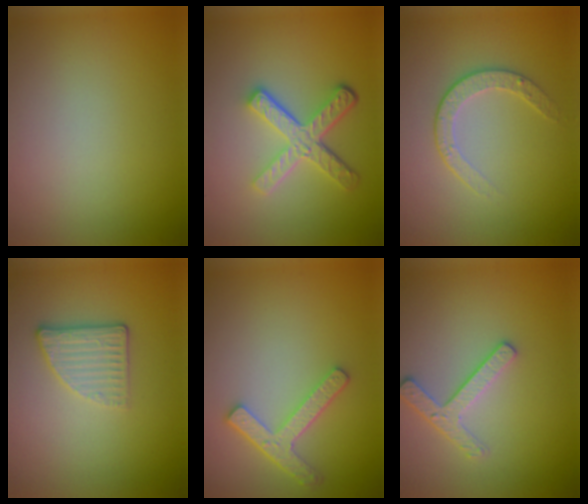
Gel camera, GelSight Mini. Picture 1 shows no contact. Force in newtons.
{"total": 4.9, "press": 3.6, "slide": 3.3}
{"total": 2.2, "press": 1.6, "slide": 1.5}
{"total": 2.7, "press": 2.3, "slide": 1.4}
{"total": 3.9, "press": 3.1, "slide": 2.3}
{"total": 2.5, "press": 2.4, "slide": 0.7}